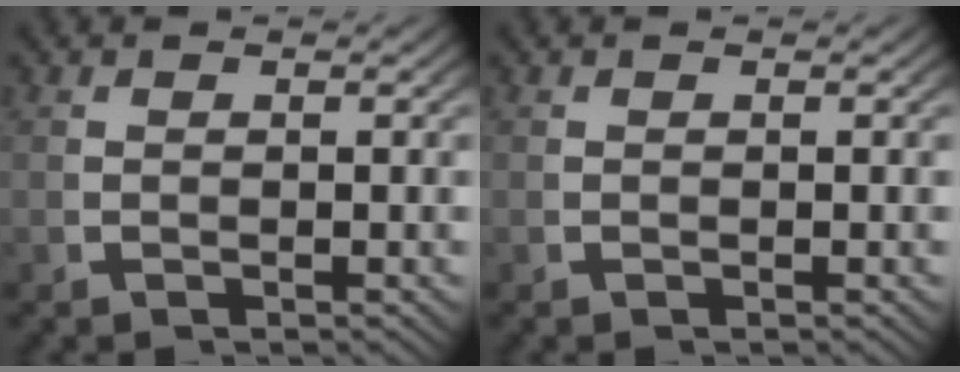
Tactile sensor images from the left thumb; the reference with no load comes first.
{"total": 0.0}